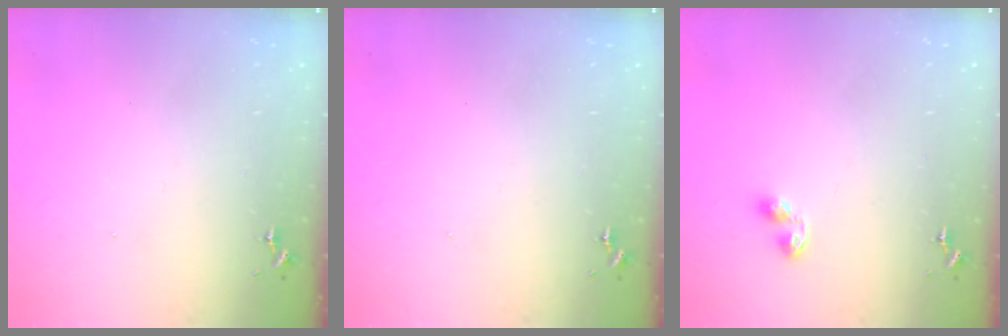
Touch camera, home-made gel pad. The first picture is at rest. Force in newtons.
{"total": 0.0}
{"total": 3.7, "press": 3.7, "slide": 0.4}